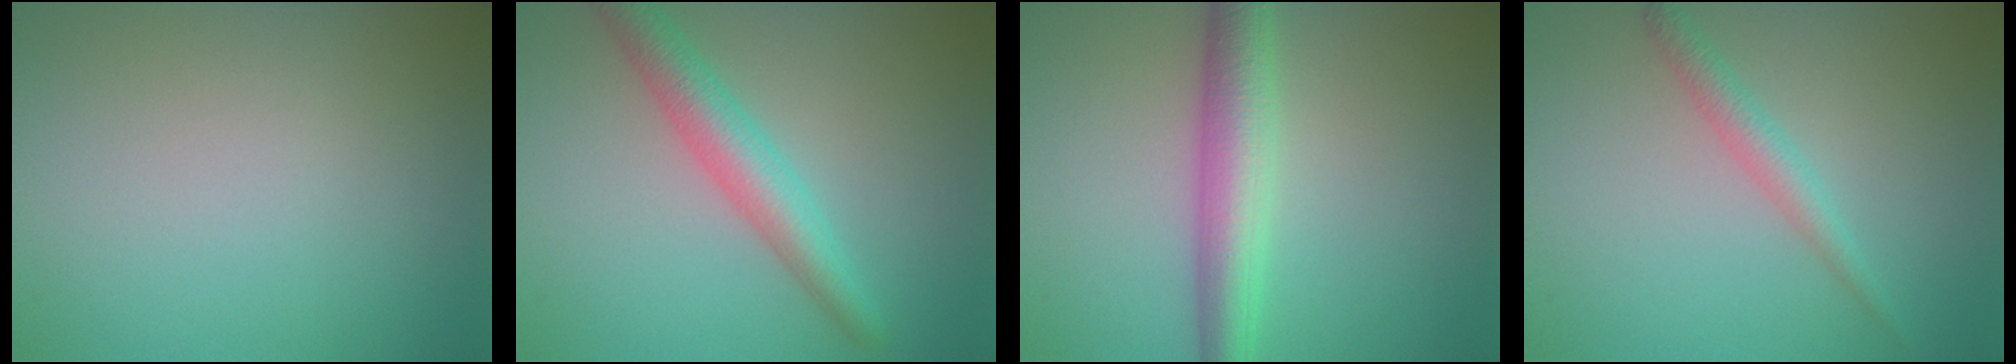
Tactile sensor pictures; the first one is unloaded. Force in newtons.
{"total": 4.1, "press": 4.1, "slide": 0.1}
{"total": 4.9, "press": 4.9, "slide": 0.2}
{"total": 1.9, "press": 1.9, "slide": 0.1}